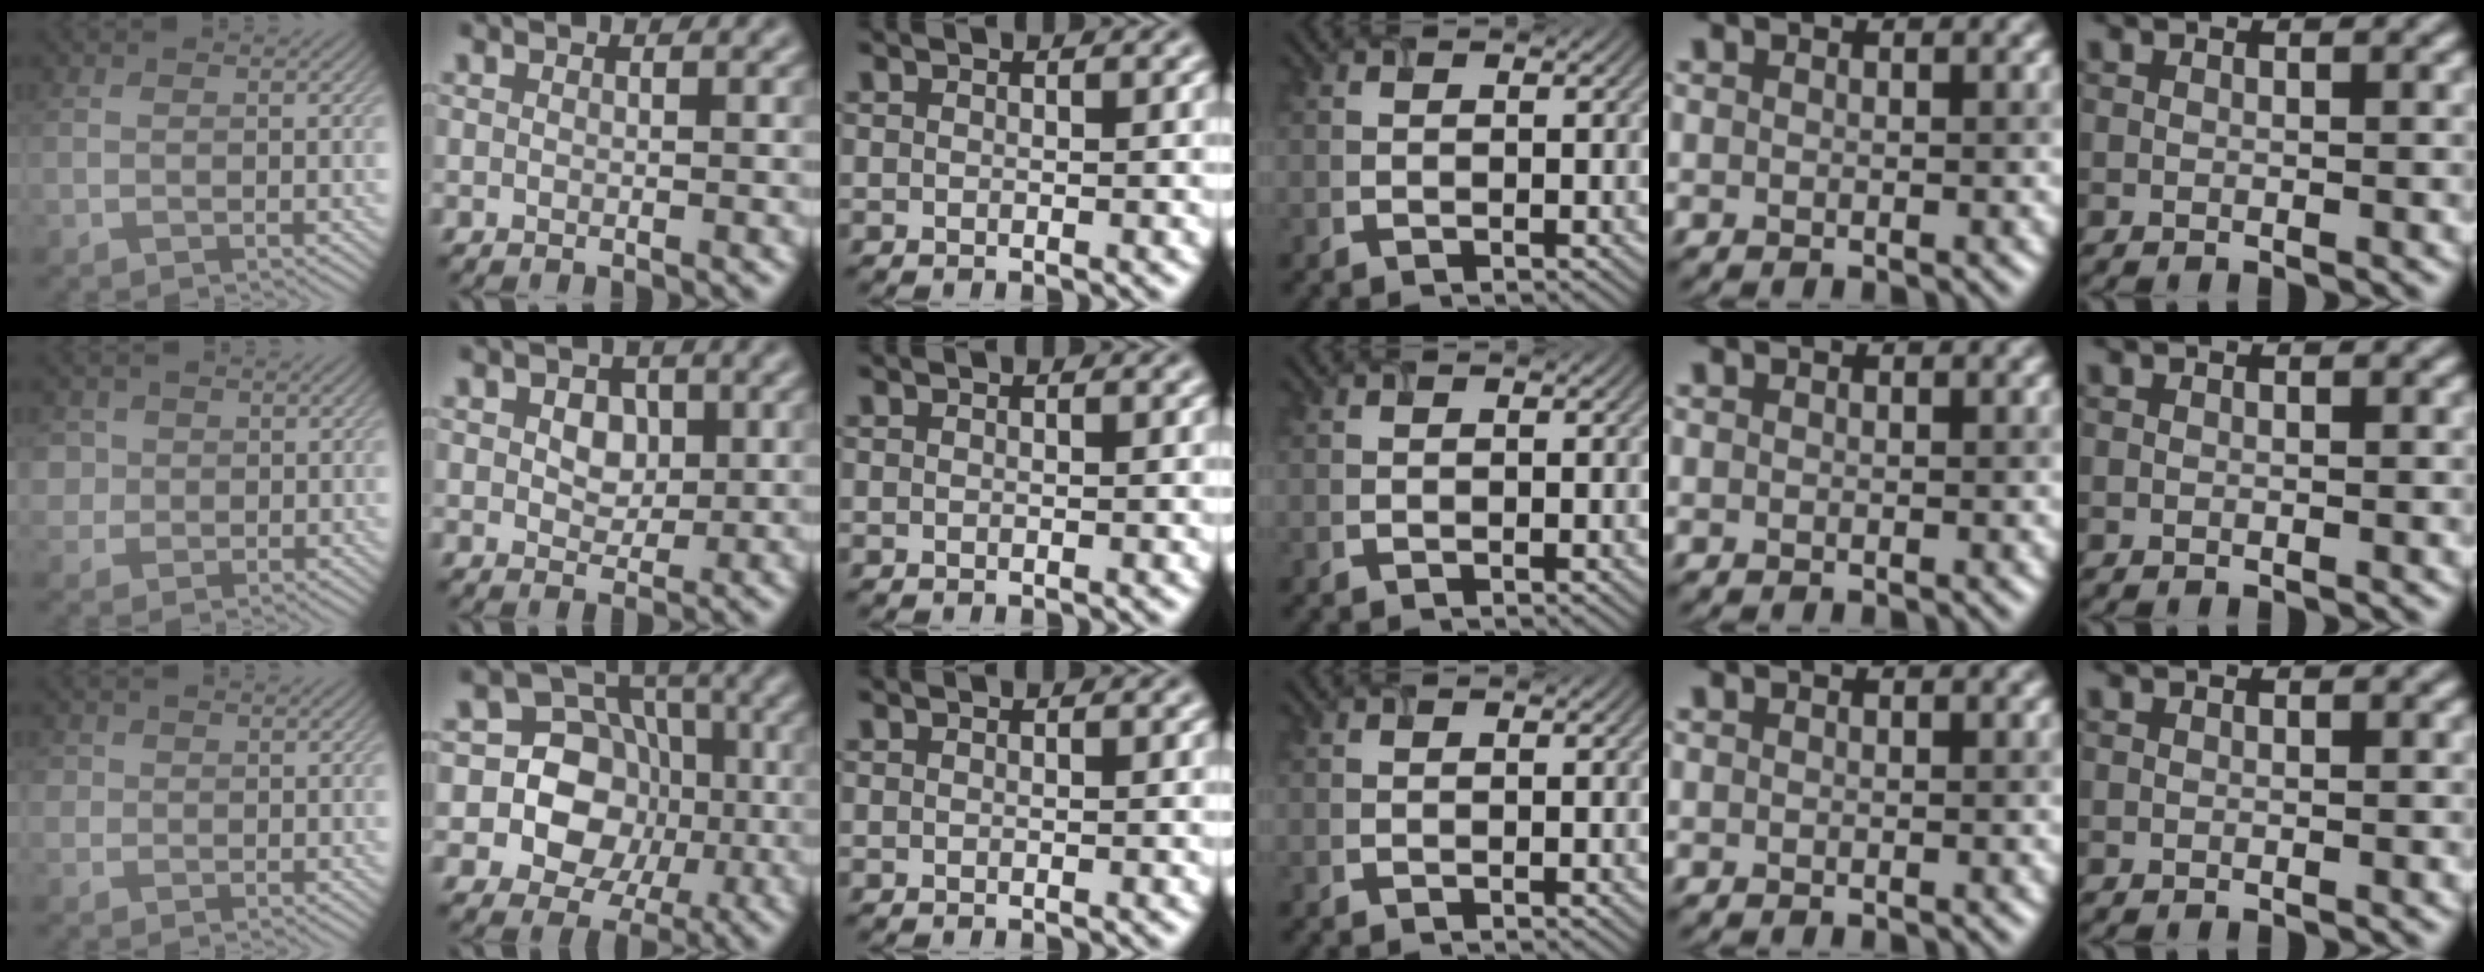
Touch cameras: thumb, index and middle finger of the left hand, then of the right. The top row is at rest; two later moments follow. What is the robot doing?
{"motion": "close", "object": "airpods case & airpods"}